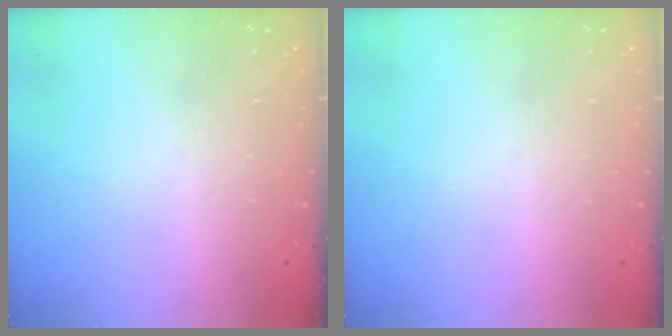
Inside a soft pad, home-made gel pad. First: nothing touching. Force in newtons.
{"total": 0.0}